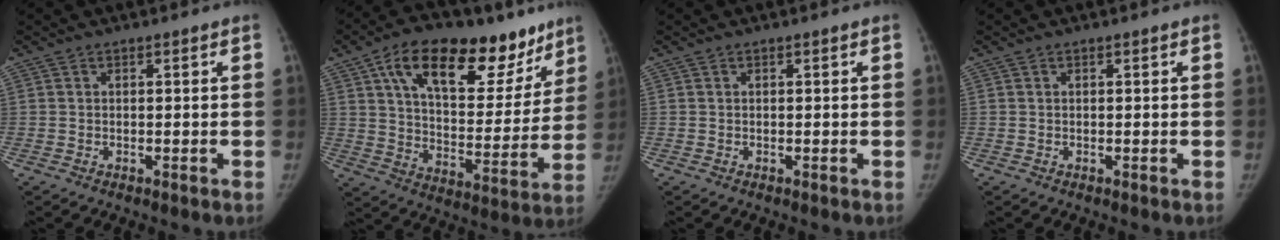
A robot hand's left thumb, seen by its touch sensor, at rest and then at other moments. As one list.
[{"total": 26.3, "force": [15.4, 12.8, 17.0], "torque": [-0.211, -0.025, 0.241]}, {"total": 0.0}, {"total": 0.0}]